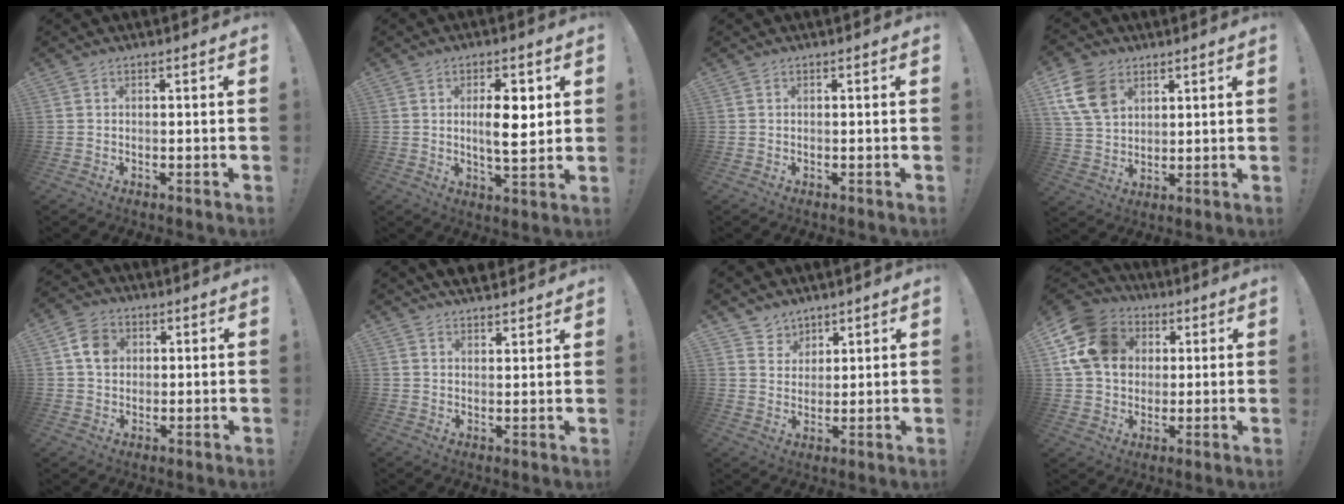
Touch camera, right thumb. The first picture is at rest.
{"total": 8.9, "force": [1.4, 3.2, 8.2], "torque": [-0.123, -0.005, 0.019]}
{"total": 0.0}
{"total": 13.4, "force": [6.3, 9.6, 7.0], "torque": [-0.123, -0.022, 0.129]}
{"total": 7.9, "force": [2.4, 6.3, 4.0], "torque": [-0.055, 0.004, 0.049]}
{"total": 4.2, "force": [3.8, 1.6, 0.7], "torque": [-0.006, -0.023, 0.070]}
{"total": 5.4, "force": [4.1, 3.5, -0.2], "torque": [0.003, -0.039, 0.080]}
{"total": 16.5, "force": [4.2, 13.4, 8.7], "torque": [-0.153, -0.007, 0.084]}